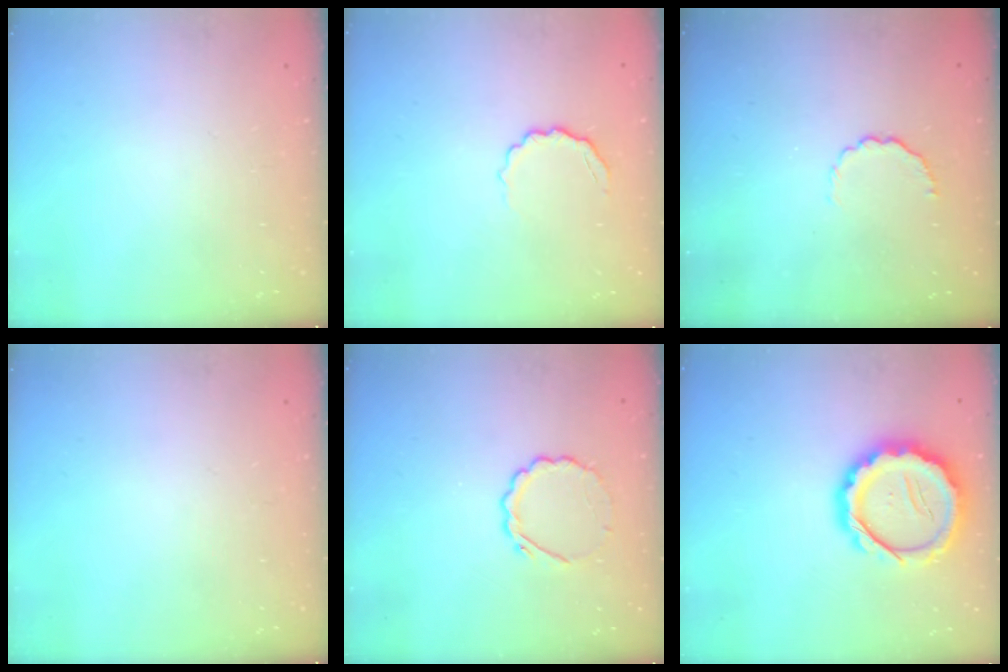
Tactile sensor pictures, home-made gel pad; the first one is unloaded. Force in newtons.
{"total": 5.3, "press": 5.2, "slide": 1.3}
{"total": 3.9, "press": 3.7, "slide": 1.3}
{"total": 0.0}
{"total": 4.9, "press": 4.6, "slide": 1.5}
{"total": 15.1, "press": 14.8, "slide": 2.9}